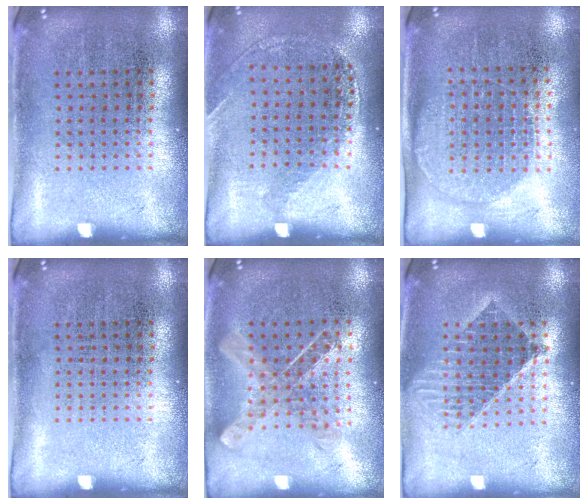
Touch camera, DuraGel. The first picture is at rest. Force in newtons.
{"total": 1.2, "press": 1.1, "slide": 0.5}
{"total": 1.3, "press": 1.2, "slide": 0.5}
{"total": 0.0}
{"total": 0.7, "press": 0.7, "slide": 0.1}
{"total": 1.5, "press": 1.3, "slide": 0.8}